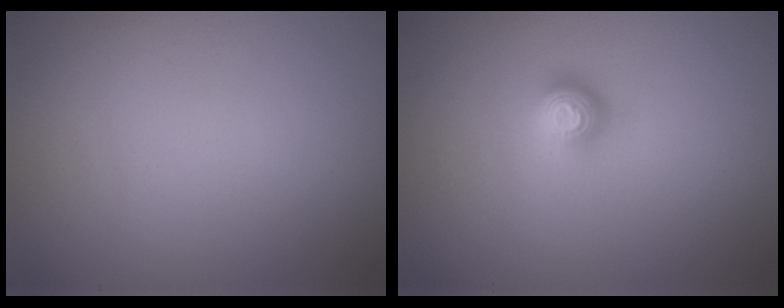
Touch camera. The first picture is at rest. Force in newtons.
{"total": 2.0, "press": 1.5, "slide": 1.4}